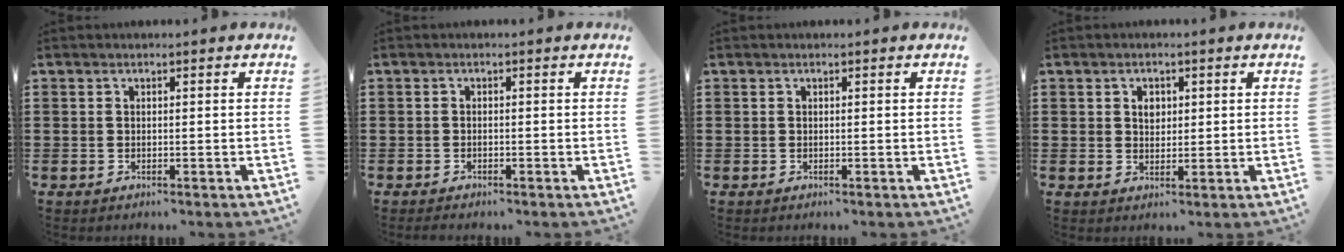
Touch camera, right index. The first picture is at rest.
{"total": 0.7, "force": [-0.6, 0.1, 0.2], "torque": [-0.005, -0.003, -0.012]}
{"total": 0.0}
{"total": 2.3, "force": [0.7, 1.6, 1.4], "torque": [-0.023, 0.004, 0.011]}